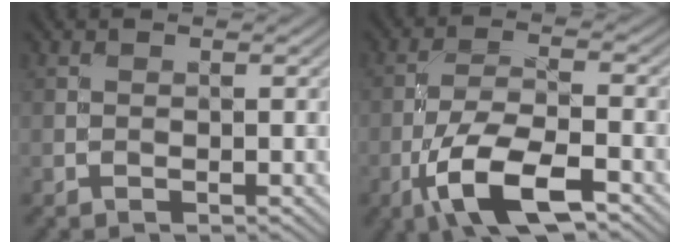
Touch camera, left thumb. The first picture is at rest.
{"total": 9.8, "force": [-5.1, 3.3, 7.6], "torque": [-0.146, 0.000, -0.104]}